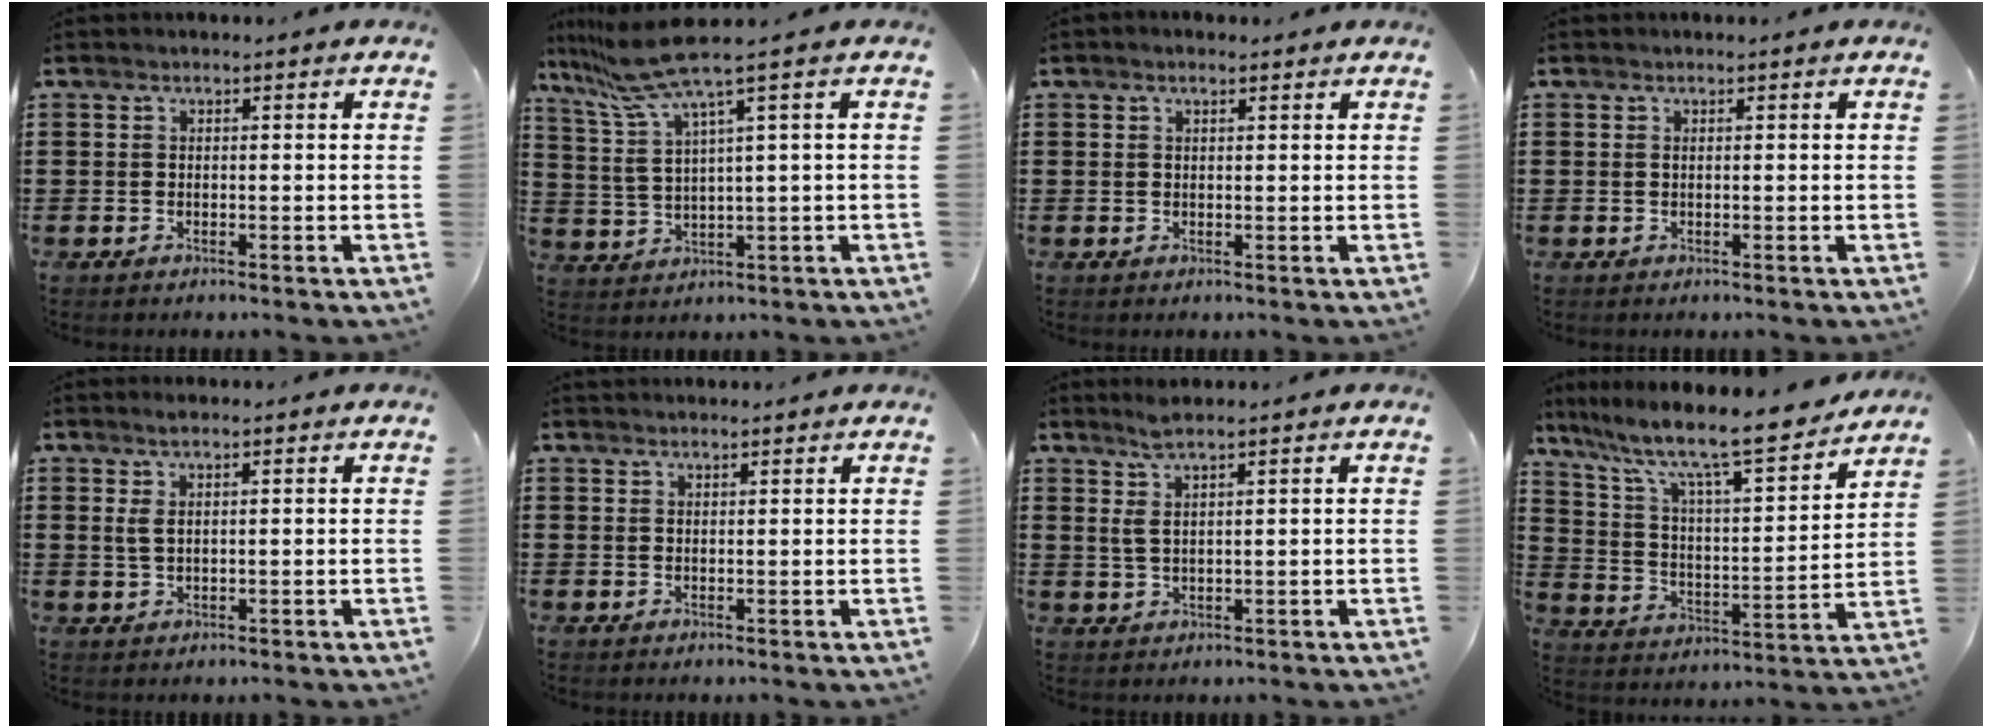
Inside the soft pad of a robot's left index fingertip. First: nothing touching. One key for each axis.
{"total": 7.1, "fx": 4.3, "fy": -0.4, "fz": 5.7, "tx": -0.150, "ty": -0.036, "tz": 0.064}
{"total": 0.8, "fx": 0.5, "fy": 0.2, "fz": 0.6, "tx": -0.012, "ty": 0.002, "tz": 0.010}
{"total": 0.0}
{"total": 2.4, "fx": 0.9, "fy": 0.7, "fz": 2.1, "tx": -0.043, "ty": 0.006, "tz": 0.015}
{"total": 1.0, "fx": 1.0, "fy": 0.0, "fz": 0.2, "tx": -0.005, "ty": -0.001, "tz": 0.020}
{"total": 3.4, "fx": 1.9, "fy": 0.5, "fz": 2.8, "tx": -0.065, "ty": -0.001, "tz": 0.032}
{"total": 10.9, "fx": 9.2, "fy": 1.0, "fz": 5.7, "tx": -0.140, "ty": -0.066, "tz": 0.150}